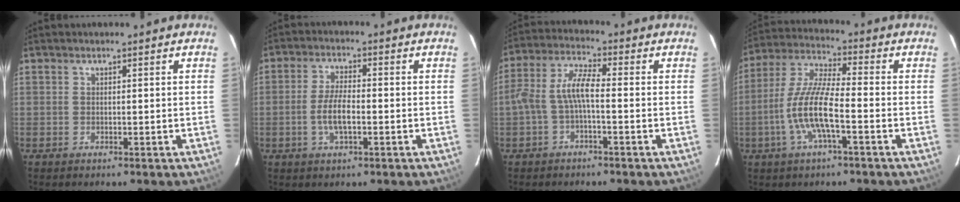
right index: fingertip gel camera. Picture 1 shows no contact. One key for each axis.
{"total": 6.0, "fx": -1.6, "fy": 1.9, "fz": 5.4, "tx": -0.110, "ty": 0.001, "tz": -0.031}
{"total": 6.3, "fx": -1.6, "fy": 1.6, "fz": 5.9, "tx": -0.132, "ty": 0.016, "tz": -0.030}
{"total": 11.6, "fx": -3.7, "fy": 2.2, "fz": 10.7, "tx": -0.227, "ty": 0.000, "tz": -0.073}